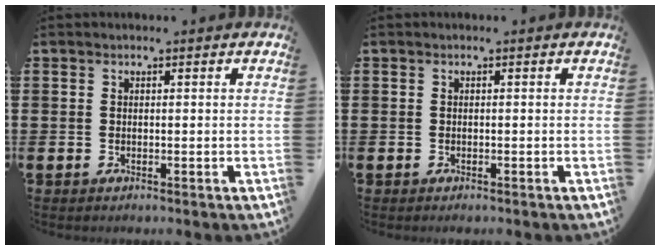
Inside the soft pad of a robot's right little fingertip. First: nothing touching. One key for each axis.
{"total": 0.0}